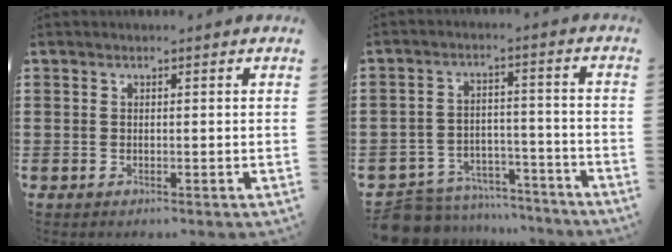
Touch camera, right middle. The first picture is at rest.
{"total": 7.3, "force": [-7.1, 1.4, 0.6], "torque": [-0.017, 0.018, -0.142]}